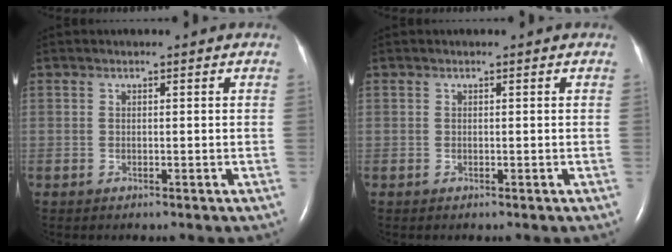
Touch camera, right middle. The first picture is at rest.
{"total": 0.0}